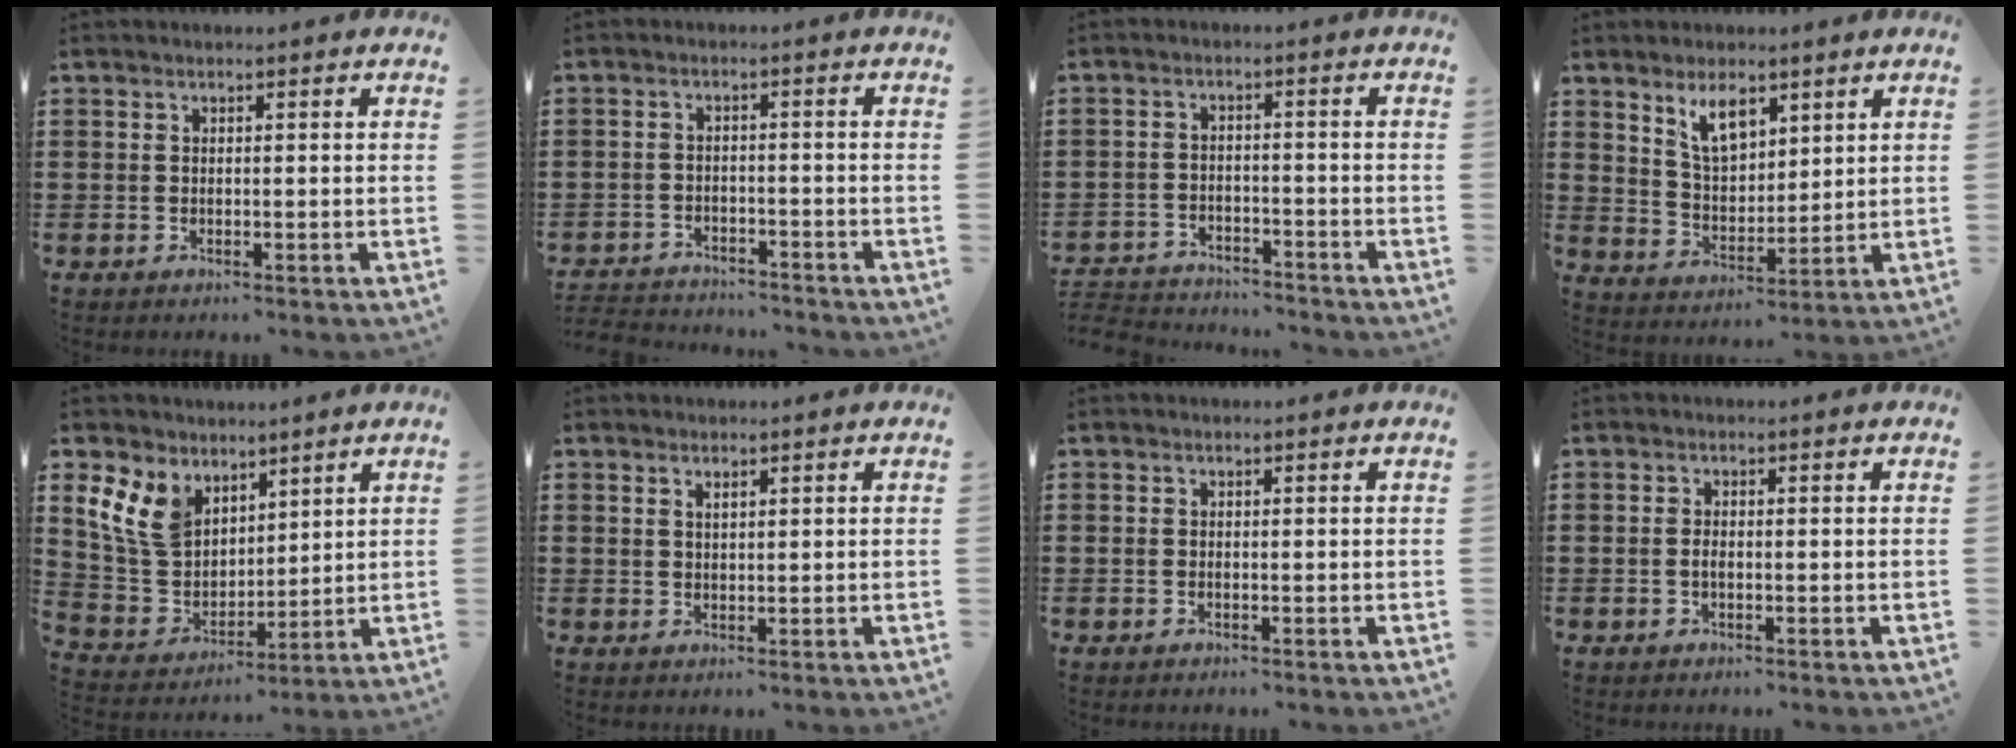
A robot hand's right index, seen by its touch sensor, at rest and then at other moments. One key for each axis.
{"total": 2.8, "fx": -2.8, "fy": 0.4, "fz": -0.3, "tx": -0.005, "ty": -0.001, "tz": -0.062}
{"total": 3.7, "fx": -3.6, "fy": 0.6, "fz": -0.1, "tx": -0.012, "ty": -0.002, "tz": -0.080}
{"total": 6.7, "fx": 4.1, "fy": 3.4, "fz": 4.0, "tx": -0.077, "ty": -0.001, "tz": 0.072}
{"total": 9.0, "fx": 4.9, "fy": 6.7, "fz": 3.3, "tx": -0.110, "ty": -0.011, "tz": 0.098}
{"total": 1.0, "fx": 0.8, "fy": 0.3, "fz": 0.5, "tx": -0.010, "ty": 0.001, "tz": 0.015}
{"total": 0.0}
{"total": 1.0, "fx": -0.2, "fy": 0.5, "fz": 0.9, "tx": -0.018, "ty": 0.000, "tz": -0.004}